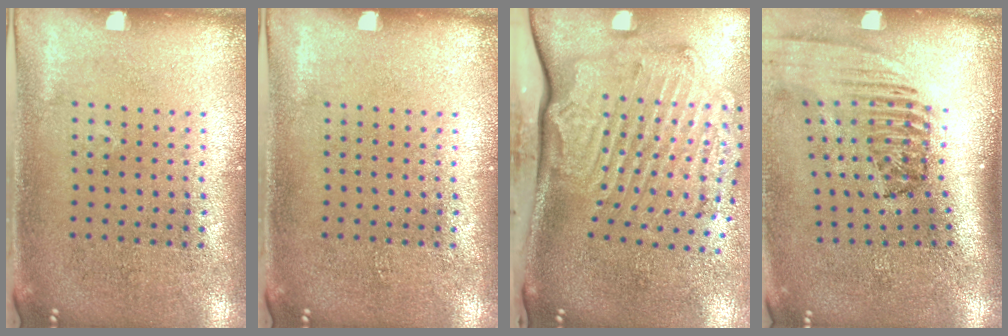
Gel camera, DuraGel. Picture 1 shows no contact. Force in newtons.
{"total": 0.0}
{"total": 2.8, "press": 2.3, "slide": 1.7}
{"total": 2.3, "press": 1.6, "slide": 1.7}